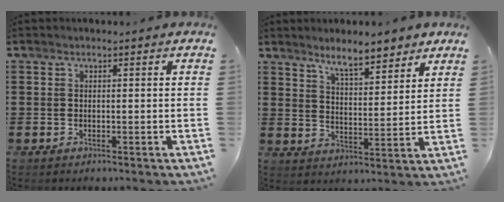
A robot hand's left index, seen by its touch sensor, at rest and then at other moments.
{"total": 6.7, "force": [5.9, 1.0, 2.8], "torque": [-0.065, -0.018, 0.107]}